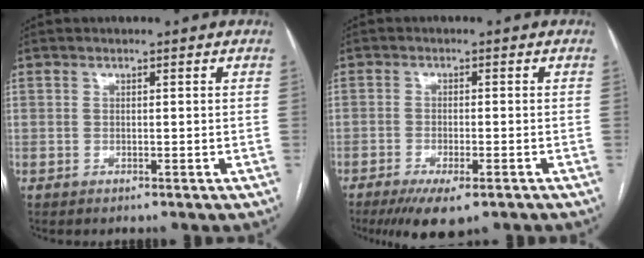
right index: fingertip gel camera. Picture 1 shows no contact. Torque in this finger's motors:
{"motor_torque": [1.22, -0.92, 0.48, 0.11]}